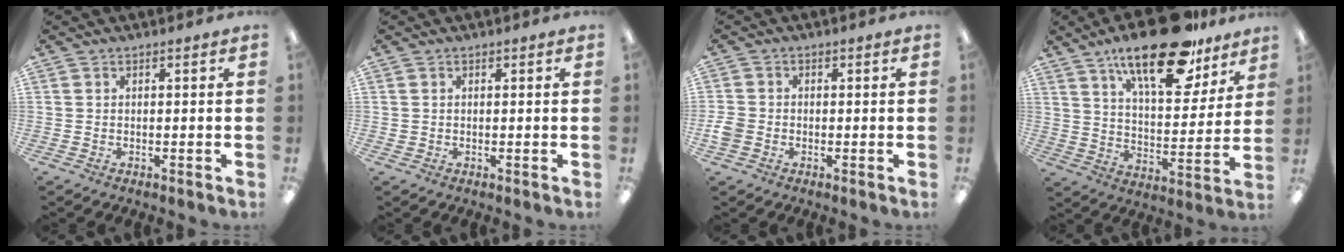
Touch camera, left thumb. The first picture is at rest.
{"total": 0.8, "force": [0.2, 0.8, 0.0], "torque": [0.001, 0.007, 0.003]}
{"total": 3.5, "force": [-1.0, 3.0, 1.5], "torque": [-0.022, 0.011, -0.017]}
{"total": 21.5, "force": [14.9, 8.2, 13.1], "torque": [-0.200, -0.083, 0.250]}